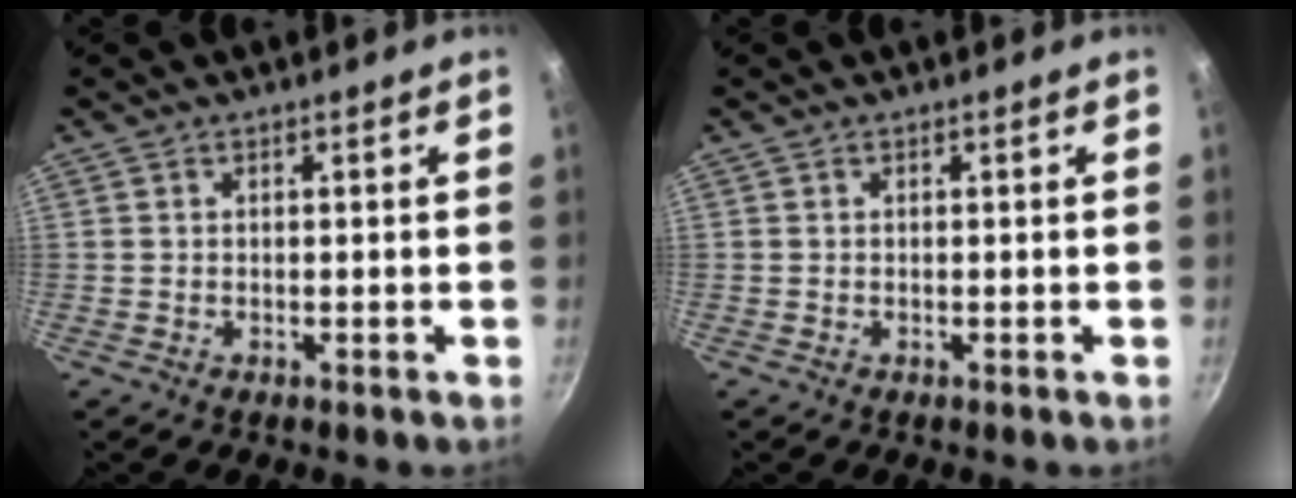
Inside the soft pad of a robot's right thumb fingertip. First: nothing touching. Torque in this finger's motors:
{"motor_torque": [0.00, 0.00, 0.00, 0.00, 0.00]}